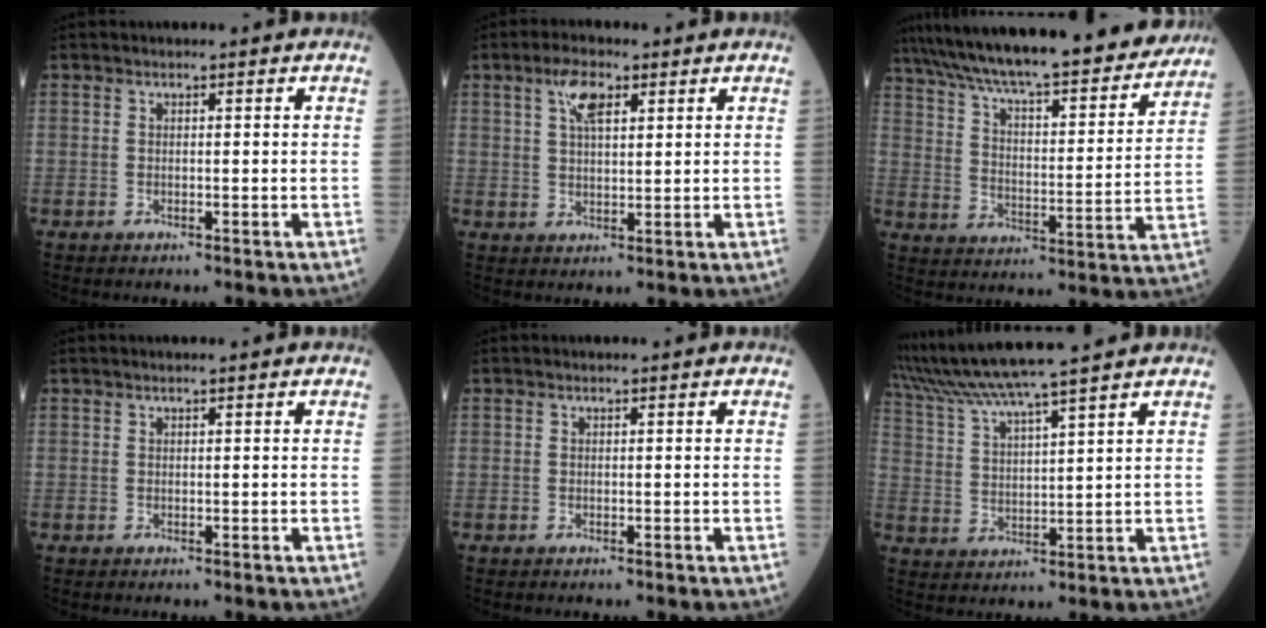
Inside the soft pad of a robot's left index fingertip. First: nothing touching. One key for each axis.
{"total": 4.7, "fx": 2.3, "fy": 1.7, "fz": 3.7, "tx": -0.078, "ty": 0.007, "tz": 0.042}
{"total": 29.1, "fx": 25.2, "fy": 4.6, "fz": 13.9, "tx": -0.237, "ty": -0.015, "tz": 0.352}
{"total": 1.0, "fx": 0.9, "fy": 0.0, "fz": 0.5, "tx": -0.008, "ty": 0.016, "tz": 0.016}
{"total": 0.0}
{"total": 12.1, "fx": 10.6, "fy": -1.7, "fz": 5.6, "tx": -0.111, "ty": 0.022, "tz": 0.190}